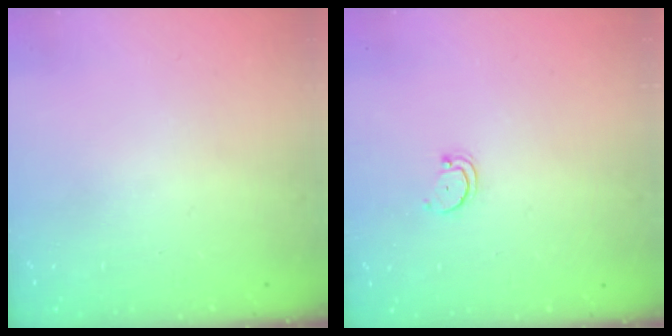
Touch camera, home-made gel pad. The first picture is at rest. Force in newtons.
{"total": 2.3, "press": 2.3, "slide": 0.2}